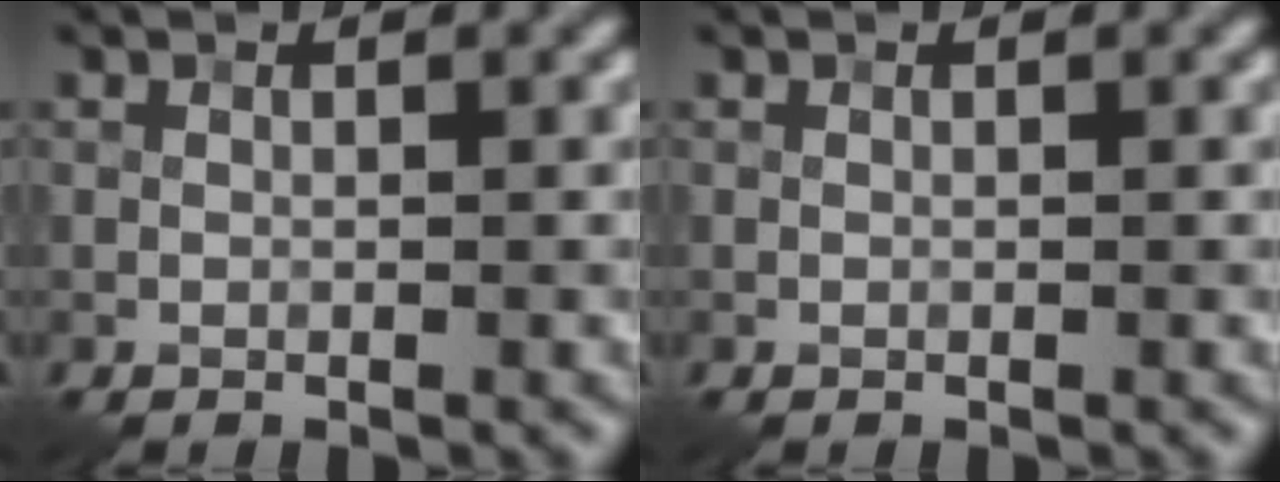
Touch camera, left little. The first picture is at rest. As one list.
[{"total": 0.0}]